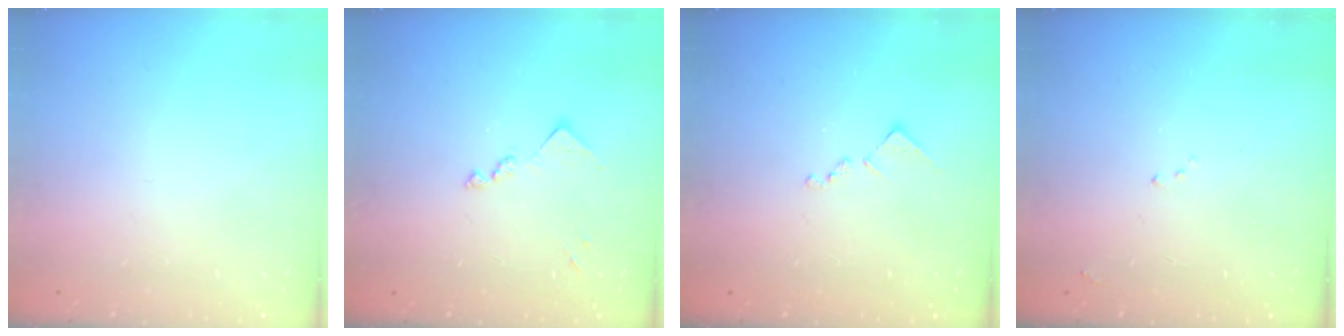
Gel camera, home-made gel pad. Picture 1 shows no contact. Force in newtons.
{"total": 9.6, "press": 9.6, "slide": 0.4}
{"total": 8.4, "press": 8.3, "slide": 0.6}
{"total": 5.0, "press": 4.9, "slide": 0.8}